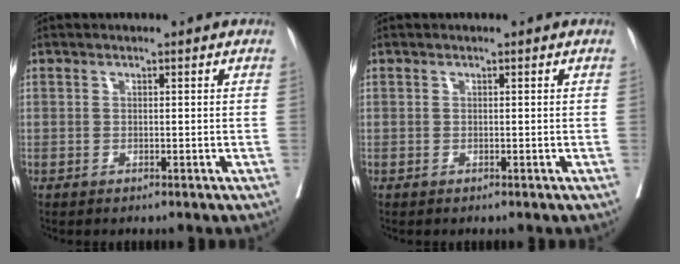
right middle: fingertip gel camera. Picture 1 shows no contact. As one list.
[{"total": 0.0}]